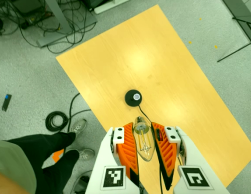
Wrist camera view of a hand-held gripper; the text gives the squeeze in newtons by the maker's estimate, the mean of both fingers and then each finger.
{"total": 21.2, "left": 22.8, "right": 19.7}